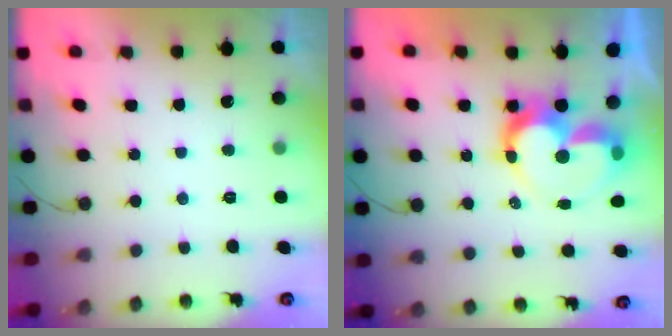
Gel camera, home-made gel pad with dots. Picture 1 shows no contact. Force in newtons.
{"total": 12.7, "press": 12.6, "slide": 0.9}